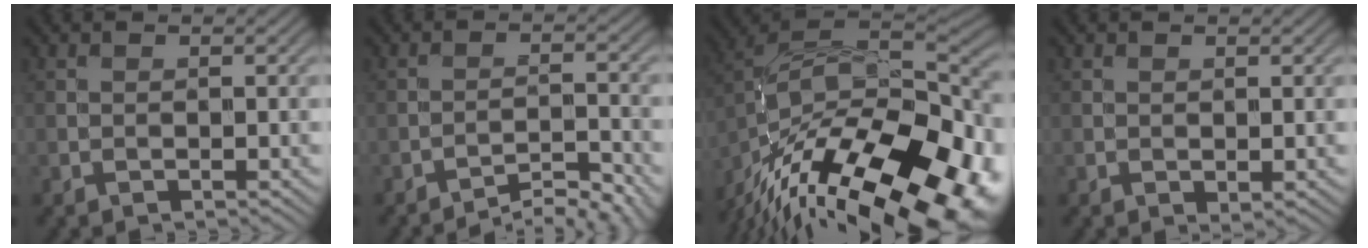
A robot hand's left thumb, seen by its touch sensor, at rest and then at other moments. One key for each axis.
{"total": 5.3, "fx": -4.6, "fy": 0.8, "fz": 2.5, "tx": -0.044, "ty": 0.009, "tz": -0.068}
{"total": 19.6, "fx": -11.6, "fy": 8.5, "fz": 13.2, "tx": -0.228, "ty": -0.018, "tz": -0.164}
{"total": 0.9, "fx": 0.0, "fy": 0.5, "fz": 0.7, "tx": -0.009, "ty": -0.001, "tz": 0.001}